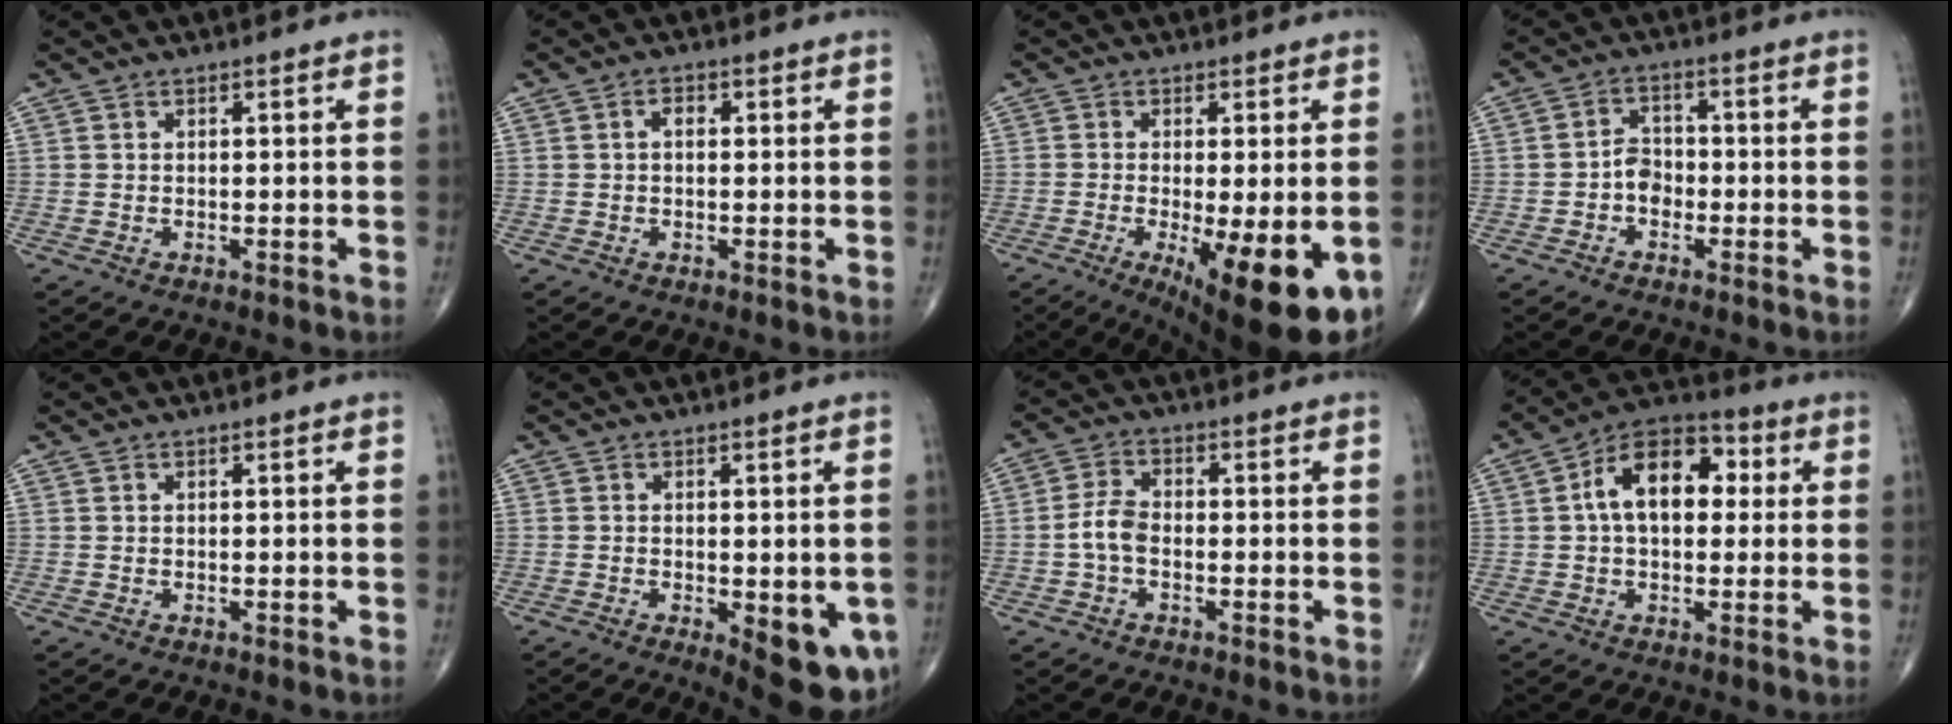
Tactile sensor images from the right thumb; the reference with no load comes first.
{"total": 2.0, "force": [0.3, 1.2, 1.6], "torque": [-0.025, 0.008, 0.003]}
{"total": 15.6, "force": [-5.4, 4.5, 13.9], "torque": [-0.172, -0.024, -0.067]}
{"total": 4.0, "force": [-1.4, 3.0, 2.2], "torque": [-0.022, 0.019, -0.032]}
{"total": 0.0}
{"total": 11.8, "force": [-3.8, 4.7, 10.2], "torque": [-0.117, -0.015, -0.038]}
{"total": 4.2, "force": [-1.2, 2.4, 3.2], "torque": [-0.067, 0.017, -0.029]}
{"total": 13.7, "force": [2.3, 8.3, 10.7], "torque": [-0.153, 0.029, 0.025]}